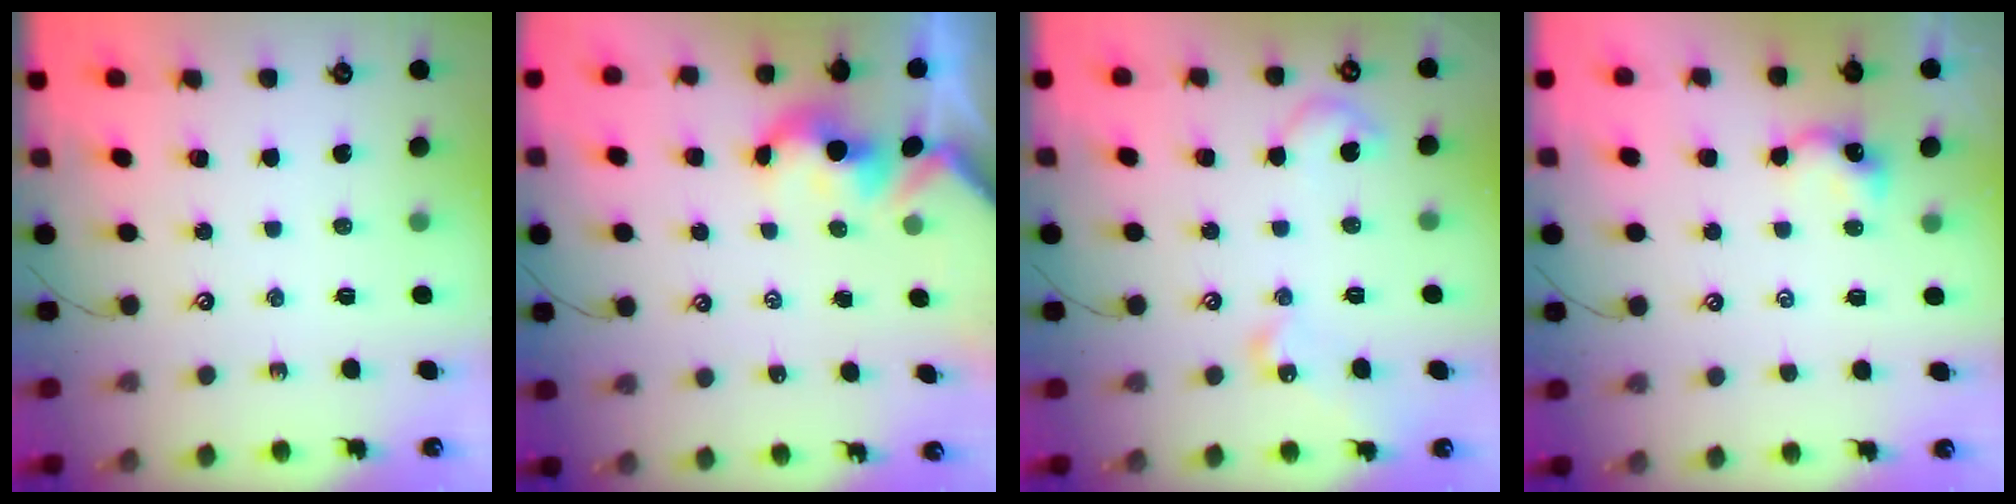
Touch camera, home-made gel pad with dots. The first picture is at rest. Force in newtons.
{"total": 1.5, "press": 1.5, "slide": 0.3}
{"total": 8.0, "press": 8.0, "slide": 0.1}
{"total": 0.0}